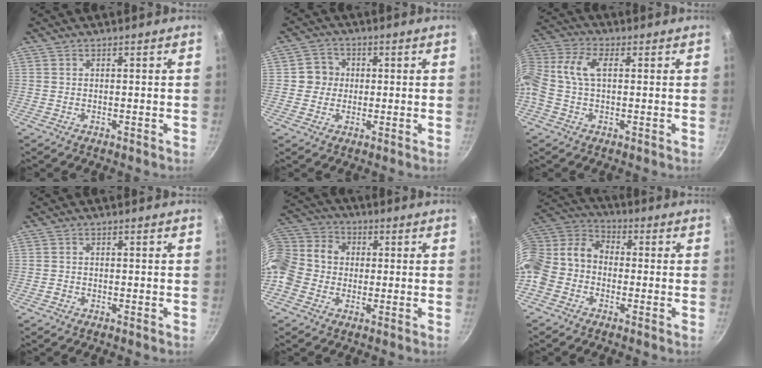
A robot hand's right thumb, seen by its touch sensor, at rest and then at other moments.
{"total": 4.8, "force": [0.2, 4.7, 1.2], "torque": [0.010, 0.009, -0.003]}
{"total": 11.9, "force": [1.3, 6.8, 9.6], "torque": [-0.239, 0.029, 0.025]}
{"total": 0.6, "force": [-0.3, 0.3, 0.5], "torque": [-0.011, -0.002, -0.007]}
{"total": 14.8, "force": [-0.3, 11.9, 8.7], "torque": [-0.185, 0.037, -0.013]}
{"total": 16.7, "force": [-3.4, 13.1, 9.8], "torque": [-0.226, 0.059, -0.073]}